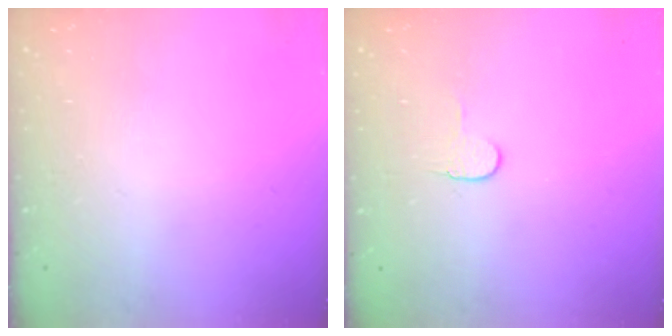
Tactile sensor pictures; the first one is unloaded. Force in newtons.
{"total": 5.0, "press": 4.9, "slide": 0.4}